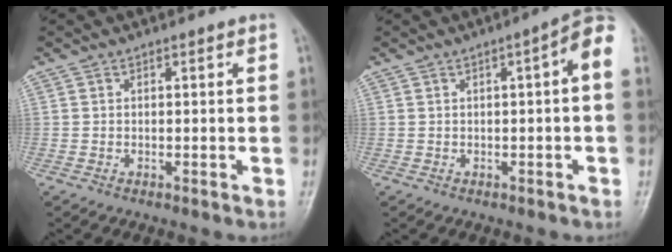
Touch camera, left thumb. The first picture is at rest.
{"total": 5.1, "force": [0.2, 1.1, 5.0], "torque": [-0.067, 0.025, -0.005]}